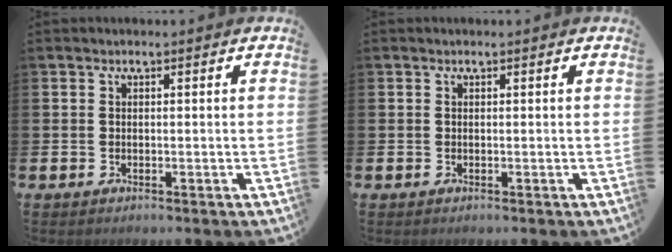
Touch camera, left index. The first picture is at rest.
{"total": 0.0}